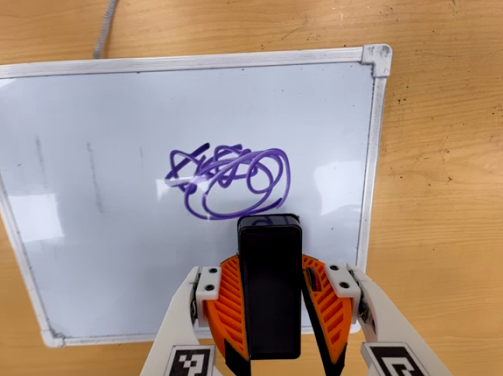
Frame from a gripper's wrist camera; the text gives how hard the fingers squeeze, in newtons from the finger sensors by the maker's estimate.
{"total": 6.7, "left": 5.4, "right": 8.1}